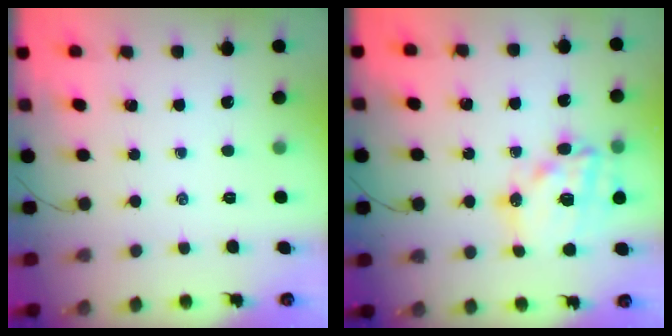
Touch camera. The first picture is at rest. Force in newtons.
{"total": 17.6, "press": 17.2, "slide": 3.7}